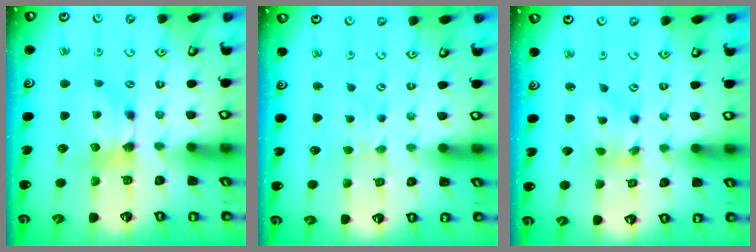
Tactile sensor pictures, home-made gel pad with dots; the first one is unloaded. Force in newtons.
{"total": 2.4, "press": 2.4, "slide": 0.1}
{"total": 2.0, "press": 1.3, "slide": 1.5}